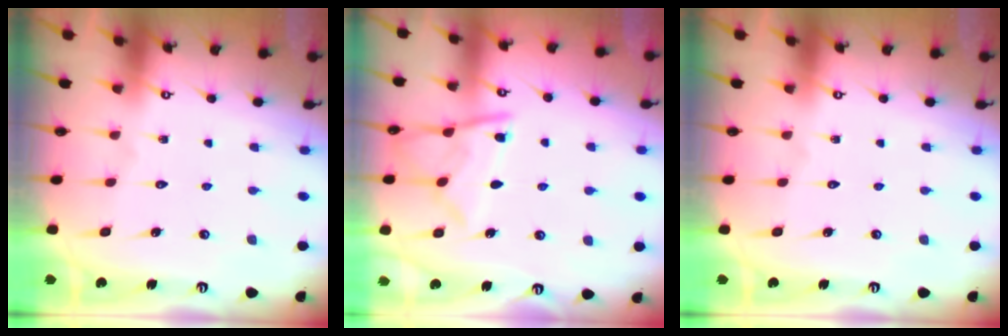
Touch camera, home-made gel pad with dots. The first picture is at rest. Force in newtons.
{"total": 10.7, "press": 10.7, "slide": 1.0}
{"total": 0.0}